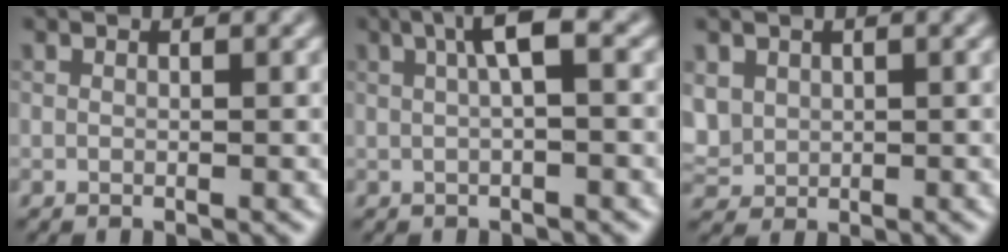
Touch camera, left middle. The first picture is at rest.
{"total": 2.6, "force": [0.2, 0.1, 2.6], "torque": [-0.056, 0.015, 0.017]}
{"total": 0.7, "force": [0.1, 0.7, -0.1], "torque": [-0.022, 0.007, 0.026]}